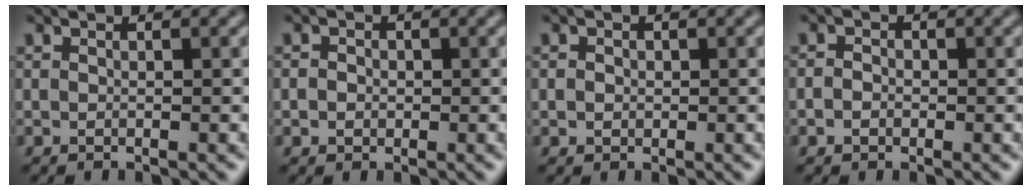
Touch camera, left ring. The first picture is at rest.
{"total": 1.7, "force": [0.3, 1.4, 0.7], "torque": [-0.001, 0.008, -0.008]}
{"total": 0.9, "force": [0.2, 0.9, 0.3], "torque": [0.000, -0.001, -0.001]}
{"total": 1.2, "force": [-0.4, 1.0, 0.5], "torque": [-0.004, -0.001, -0.013]}